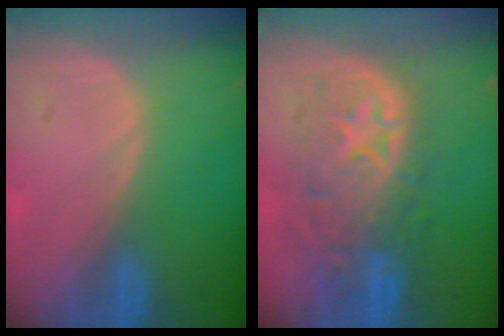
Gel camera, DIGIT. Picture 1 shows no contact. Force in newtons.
{"total": 10.4, "press": 9.4, "slide": 4.3}